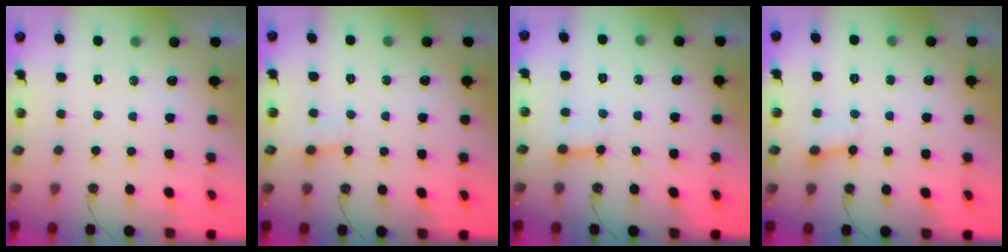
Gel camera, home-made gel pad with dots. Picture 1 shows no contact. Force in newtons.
{"total": 2.8, "press": 2.8, "slide": 0.3}
{"total": 3.0, "press": 2.9, "slide": 0.5}
{"total": 3.0, "press": 2.9, "slide": 0.4}